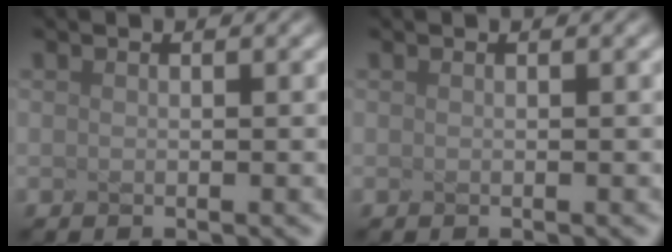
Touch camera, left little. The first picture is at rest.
{"total": 0.0}